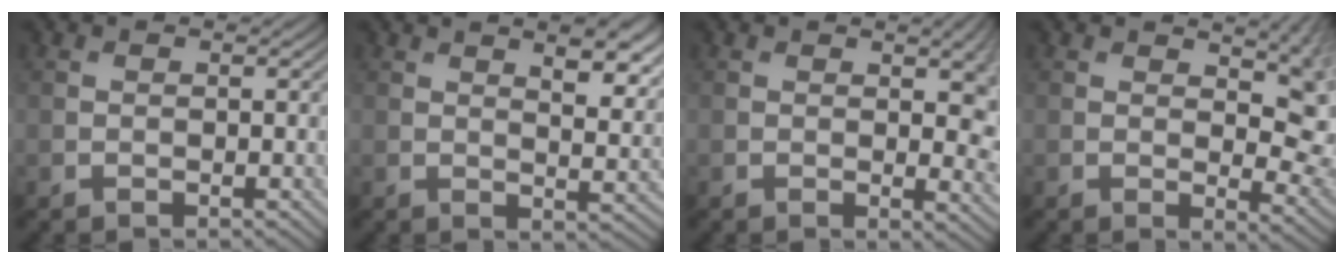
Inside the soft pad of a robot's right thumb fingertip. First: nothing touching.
{"total": 8.2, "force": [4.5, 2.9, 6.2], "torque": [-0.087, 0.005, 0.064]}
{"total": 6.3, "force": [0.8, 2.5, 5.7], "torque": [-0.070, -0.008, 0.018]}
{"total": 7.8, "force": [3.3, 3.4, 6.1], "torque": [-0.079, -0.006, 0.058]}